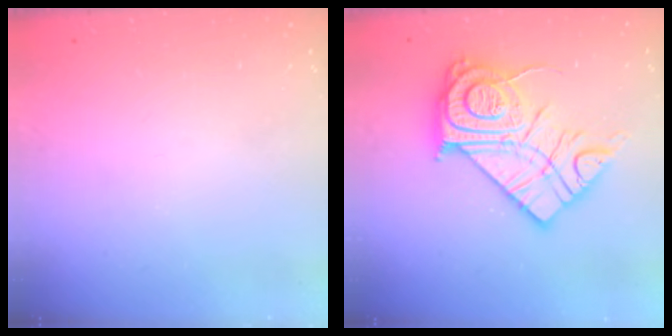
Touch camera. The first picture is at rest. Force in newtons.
{"total": 20.7, "press": 20.6, "slide": 1.9}